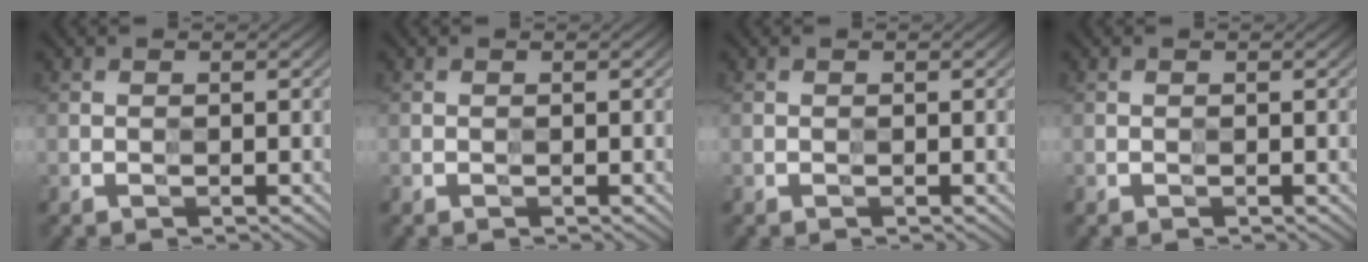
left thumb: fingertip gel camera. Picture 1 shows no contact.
{"total": 0.0}
{"total": 0.0}
{"total": 0.0}